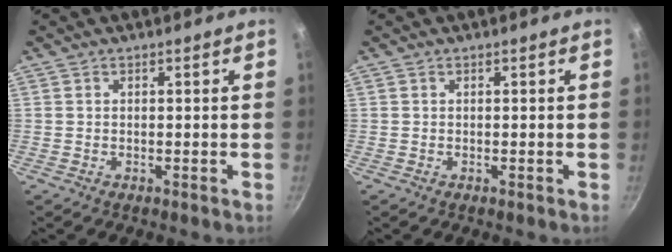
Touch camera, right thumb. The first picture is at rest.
{"total": 0.0}